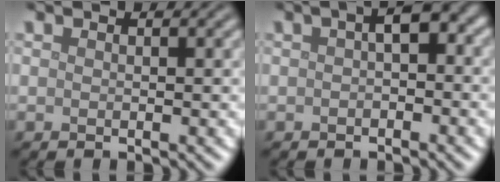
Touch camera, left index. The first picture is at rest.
{"total": 2.7, "force": [0.2, 1.1, 2.5], "torque": [-0.036, 0.012, -0.002]}